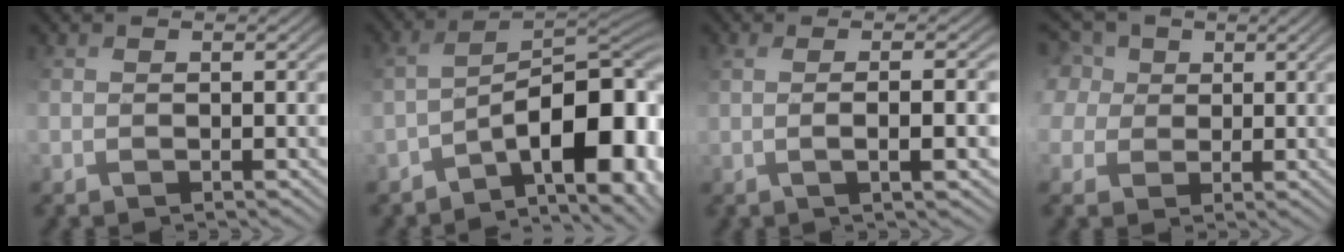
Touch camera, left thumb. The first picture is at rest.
{"total": 12.6, "force": [-5.7, 4.8, 10.1], "torque": [-0.135, 0.007, -0.082]}
{"total": 5.2, "force": [-0.4, 1.2, 5.1], "torque": [-0.072, 0.003, 0.003]}
{"total": 6.6, "force": [1.6, 5.9, 2.4], "torque": [-0.124, 0.013, 0.019]}